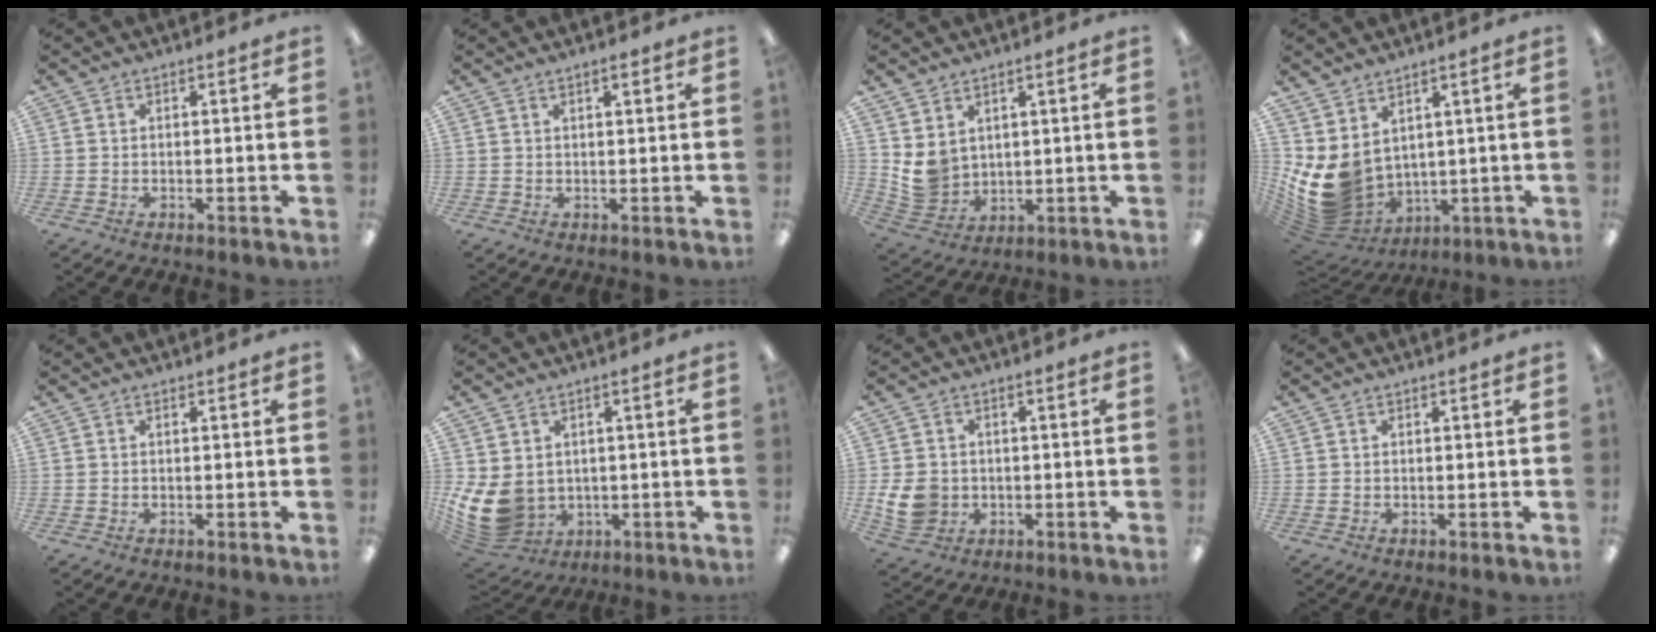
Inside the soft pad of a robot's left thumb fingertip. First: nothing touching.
{"total": 1.4, "force": [0.9, 0.3, 1.0], "torque": [-0.021, 0.000, 0.016]}
{"total": 6.5, "force": [2.6, 5.5, 2.2], "torque": [-0.063, -0.013, 0.056]}
{"total": 9.5, "force": [2.2, 7.7, 5.2], "torque": [-0.136, -0.035, 0.056]}
{"total": 0.0}
{"total": 10.5, "force": [-0.5, 8.8, 5.8], "torque": [-0.149, -0.007, -0.002]}
{"total": 7.7, "force": [-0.9, 6.6, 3.8], "torque": [-0.081, 0.008, -0.014]}
{"total": 0.0}